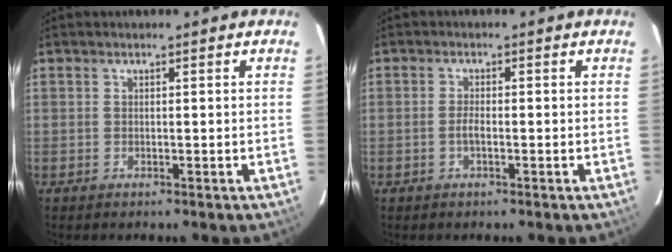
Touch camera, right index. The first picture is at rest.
{"total": 1.6, "force": [-0.6, 0.5, 1.4], "torque": [-0.028, 0.000, -0.012]}